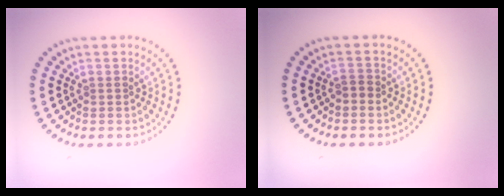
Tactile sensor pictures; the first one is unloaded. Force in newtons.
{"total": 0.8, "press": 0.6, "slide": 0.5}